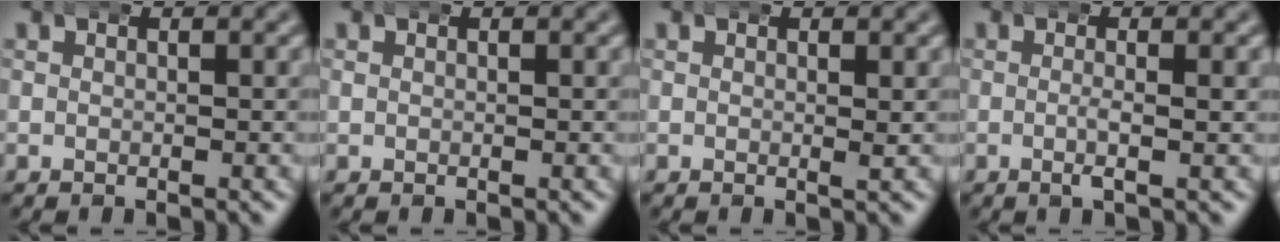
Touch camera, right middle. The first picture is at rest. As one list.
[{"total": 0.0}, {"total": 0.7, "force": [0.4, 0.1, 0.6], "torque": [-0.010, 0.000, 0.003]}, {"total": 2.0, "force": [-0.4, 0.4, 1.9], "torque": [-0.037, -0.001, -0.012]}]